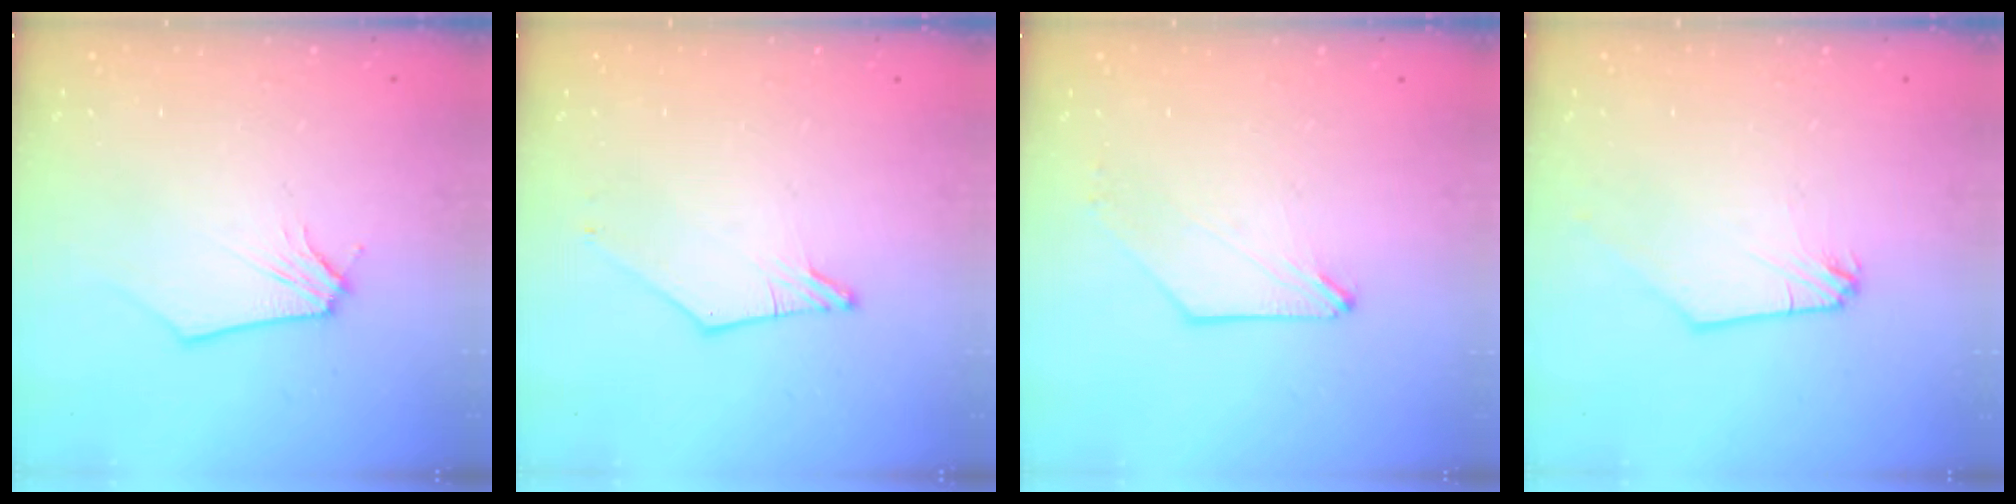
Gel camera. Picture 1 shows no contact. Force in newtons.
{"total": 1.0, "press": 1.0, "slide": 0.1}
{"total": 0.0}
{"total": 0.0}